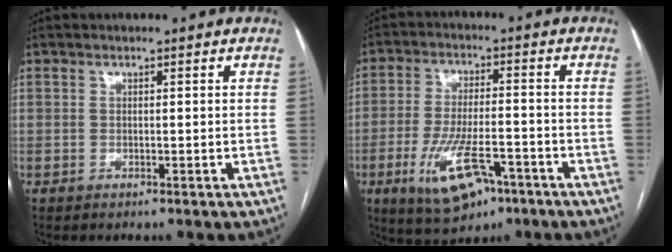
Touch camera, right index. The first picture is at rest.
{"total": 11.2, "force": [-5.6, 4.1, 8.8], "torque": [-0.174, -0.009, -0.085]}